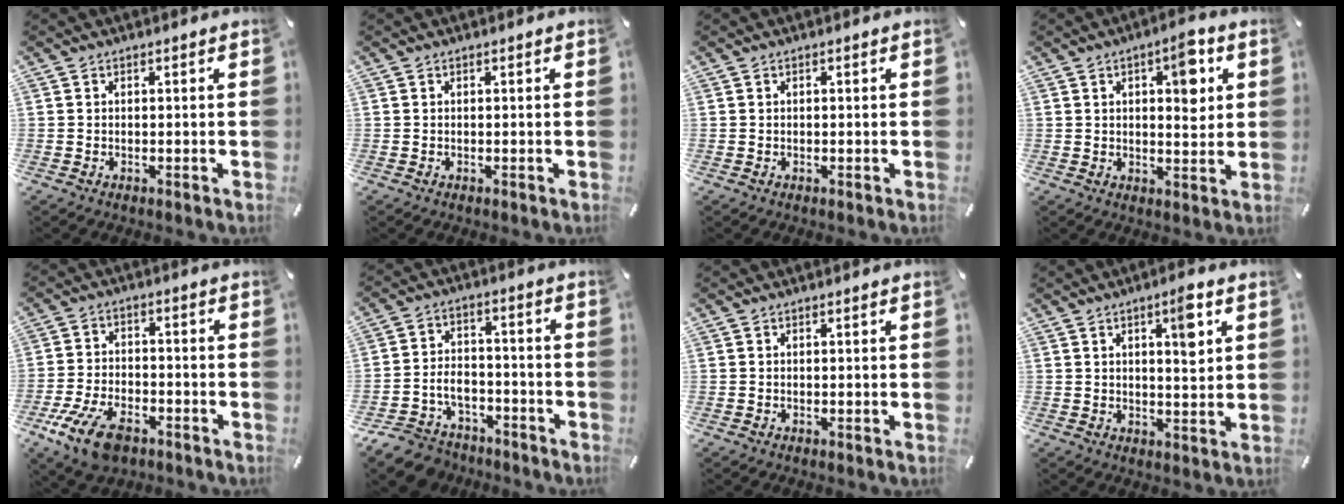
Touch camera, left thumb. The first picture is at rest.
{"total": 0.0}
{"total": 0.0}
{"total": 9.3, "force": [3.2, 4.3, 7.6], "torque": [-0.083, -0.016, 0.045]}
{"total": 11.4, "force": [-6.7, 6.1, 7.0], "torque": [-0.146, 0.028, -0.123]}
{"total": 8.5, "force": [-5.2, 6.2, 2.6], "torque": [-0.059, 0.028, -0.095]}
{"total": 0.0}
{"total": 6.9, "force": [2.9, 1.9, 5.9], "torque": [-0.081, -0.014, 0.040]}